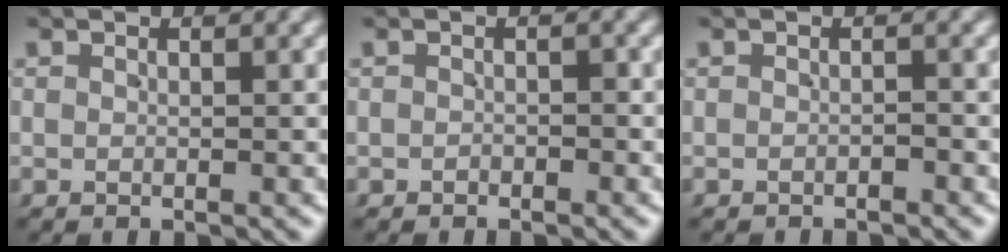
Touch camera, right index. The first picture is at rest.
{"total": 0.8, "force": [-0.8, 0.3, -0.2], "torque": [0.010, -0.006, -0.010]}
{"total": 1.0, "force": [-0.9, 0.0, -0.2], "torque": [0.005, -0.004, -0.015]}